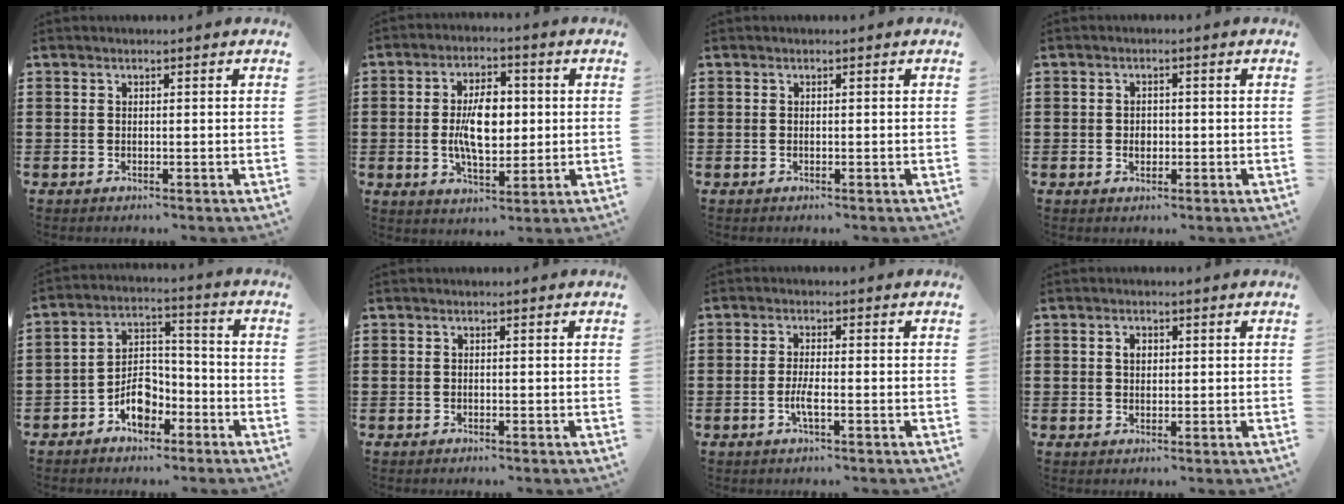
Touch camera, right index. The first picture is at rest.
{"total": 8.5, "force": [0.2, 4.4, 7.3], "torque": [-0.129, 0.006, -0.002]}
{"total": 0.0}
{"total": 1.8, "force": [-0.2, 1.3, 1.2], "torque": [-0.023, 0.006, -0.006]}
{"total": 7.0, "force": [-4.1, 4.2, 3.7], "torque": [-0.069, 0.021, -0.074]}
{"total": 0.0}
{"total": 3.0, "force": [-1.1, 0.5, 2.7], "torque": [-0.062, -0.004, -0.024]}
{"total": 1.7, "force": [0.4, 1.2, 1.1], "torque": [-0.024, 0.008, 0.007]}